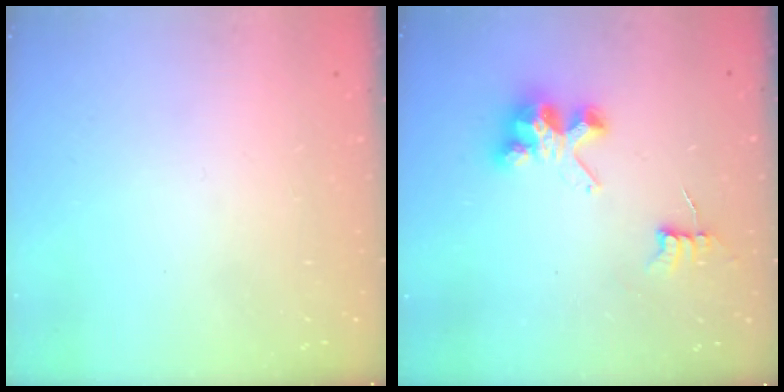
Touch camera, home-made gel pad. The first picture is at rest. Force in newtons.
{"total": 6.3, "press": 6.3, "slide": 0.2}